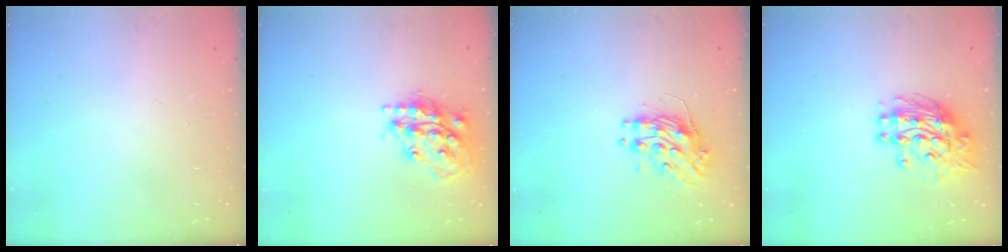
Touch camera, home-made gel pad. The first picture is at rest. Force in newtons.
{"total": 17.6, "press": 17.5, "slide": 1.4}
{"total": 9.8, "press": 9.8, "slide": 0.7}
{"total": 11.1, "press": 11.0, "slide": 1.5}